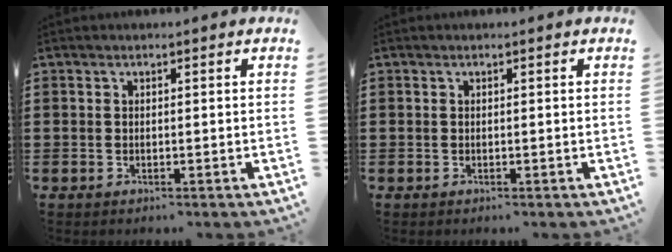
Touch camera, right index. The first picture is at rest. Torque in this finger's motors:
{"motor_torque": [-0.12, 0.04, 0.00, 0.00]}